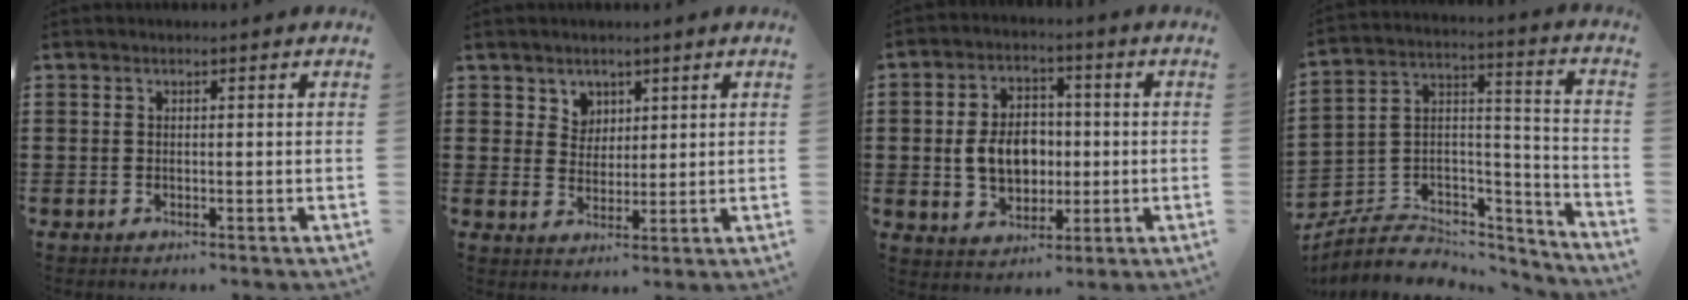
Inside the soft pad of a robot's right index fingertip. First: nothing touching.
{"total": 3.6, "force": [2.3, 2.8, 0.0], "torque": [-0.015, 0.008, 0.044]}
{"total": 7.6, "force": [-0.4, 5.5, 5.2], "torque": [-0.103, 0.004, -0.013]}
{"total": 4.9, "force": [-3.4, 3.3, 1.0], "torque": [-0.035, -0.009, -0.068]}